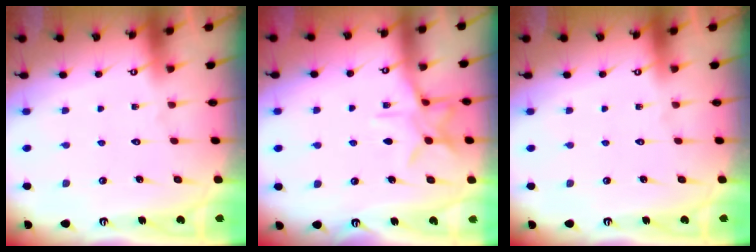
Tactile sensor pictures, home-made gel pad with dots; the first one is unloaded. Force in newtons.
{"total": 9.0, "press": 9.0, "slide": 0.6}
{"total": 0.0}